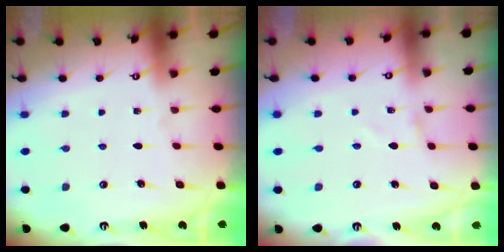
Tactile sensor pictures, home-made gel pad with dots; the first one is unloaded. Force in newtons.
{"total": 0.0}